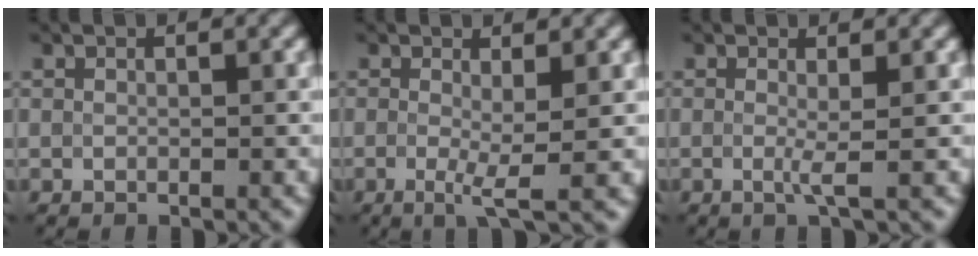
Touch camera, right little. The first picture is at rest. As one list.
[{"total": 2.8, "force": [-0.3, 0.3, 2.8], "torque": [-0.055, -0.013, -0.005]}, {"total": 1.4, "force": [-0.1, 0.1, 1.4], "torque": [-0.031, -0.008, -0.005]}]